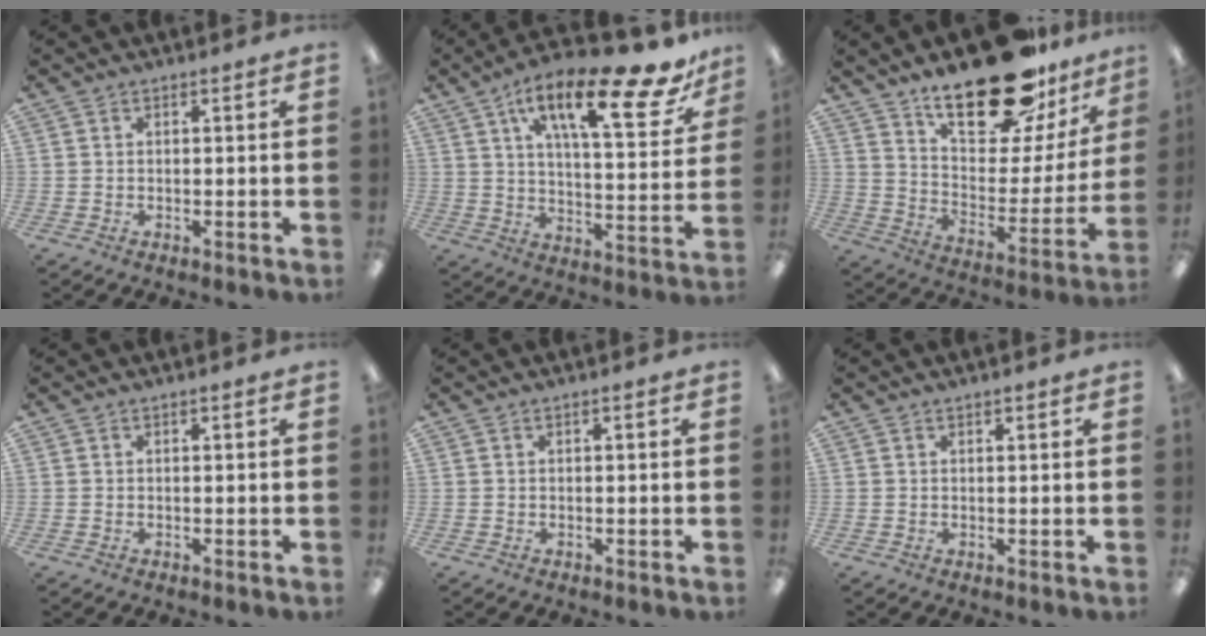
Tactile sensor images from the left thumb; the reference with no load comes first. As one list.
[{"total": 21.7, "force": [12.8, 7.1, 16.1], "torque": [-0.248, -0.064, 0.200]}, {"total": 26.4, "force": [18.9, 10.4, 15.2], "torque": [-0.228, -0.115, 0.316]}, {"total": 0.0}, {"total": 0.0}, {"total": 0.5, "force": [0.5, 0.1, -0.3], "torque": [0.005, 0.002, 0.008]}]